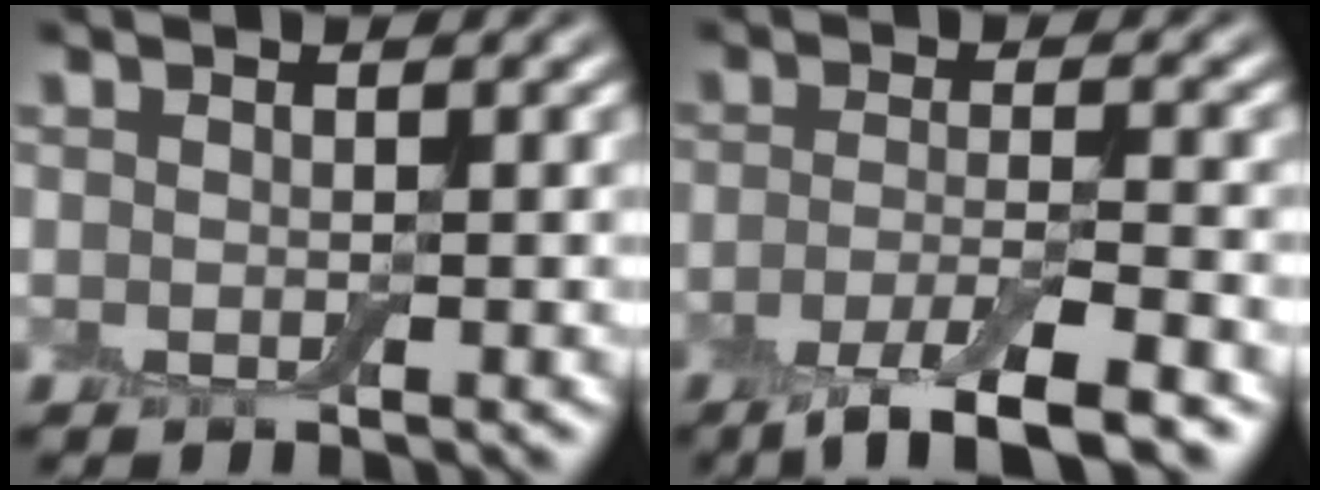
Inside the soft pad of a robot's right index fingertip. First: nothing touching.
{"total": 5.6, "force": [-3.4, 1.1, 4.3], "torque": [-0.070, -0.004, -0.065]}